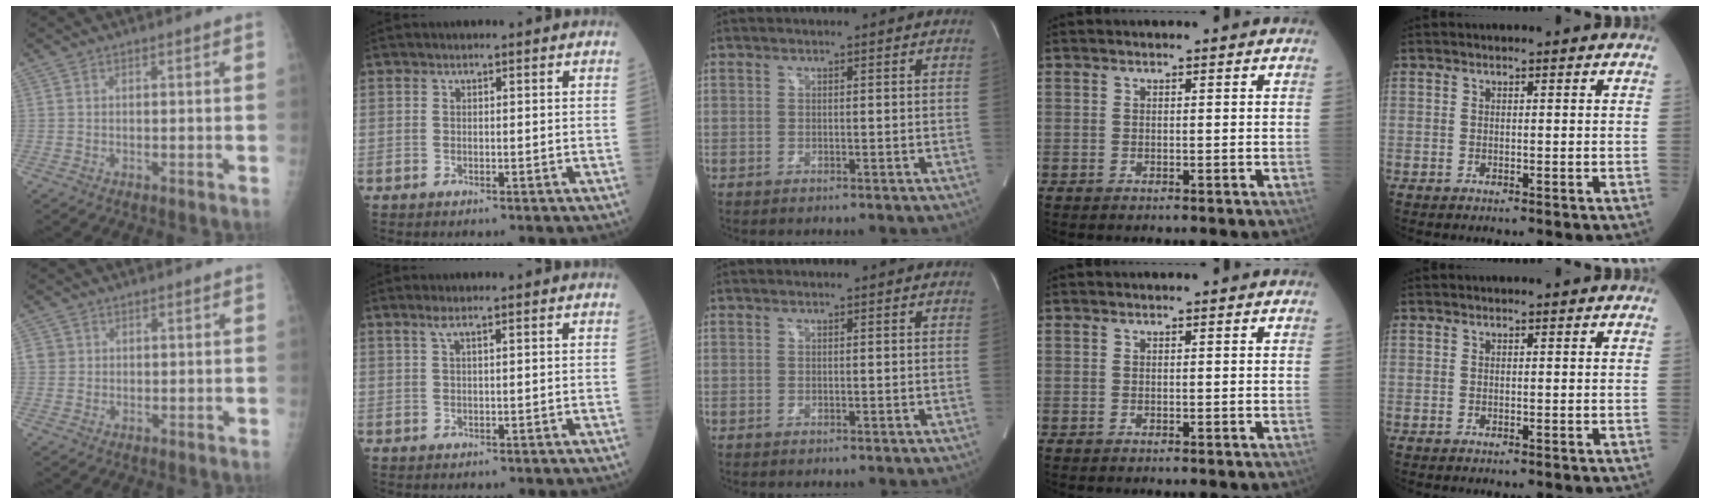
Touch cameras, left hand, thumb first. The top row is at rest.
{"thumb": {"total": 2.5, "force": [0.6, 2.4, 0.4], "torque": [0.010, 0.000, 0.010]}, "index": {"total": 1.8, "force": [1.2, 0.1, 1.3], "torque": [-0.036, 0.009, 0.026]}}